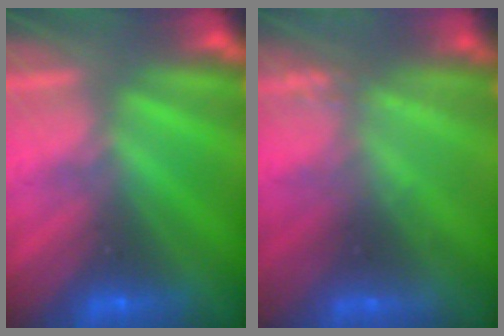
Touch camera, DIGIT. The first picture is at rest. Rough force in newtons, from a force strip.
{"total": 2.1}